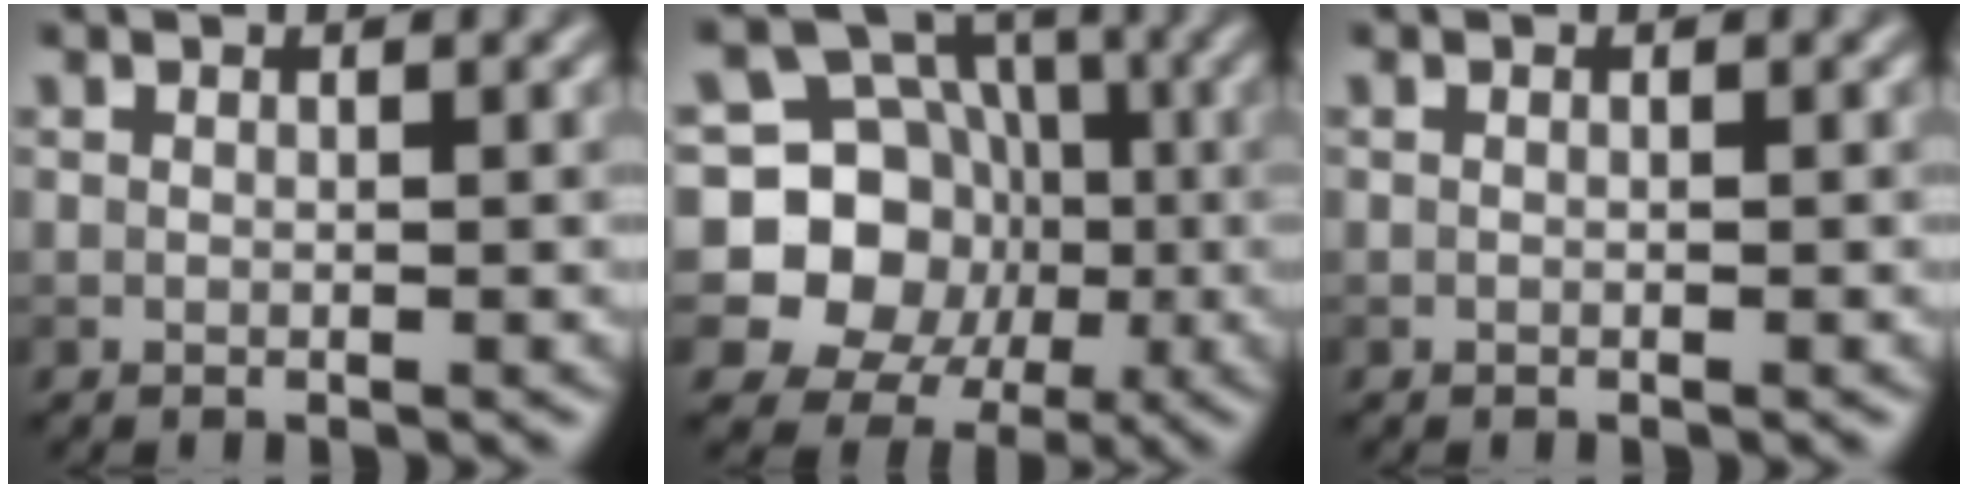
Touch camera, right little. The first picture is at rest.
{"total": 12.9, "force": [-1.2, 11.7, 5.2], "torque": [-0.113, 0.044, -0.048]}
{"total": 0.0}